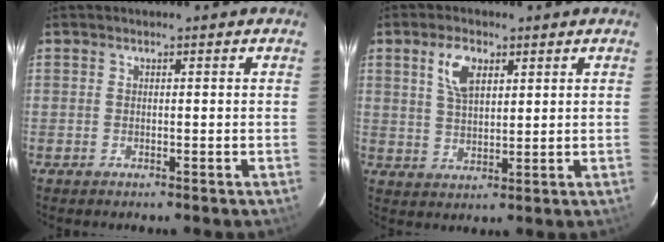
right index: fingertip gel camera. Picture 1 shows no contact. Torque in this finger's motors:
{"motor_torque": [0.13, 0.08, 0.13, 0.08]}